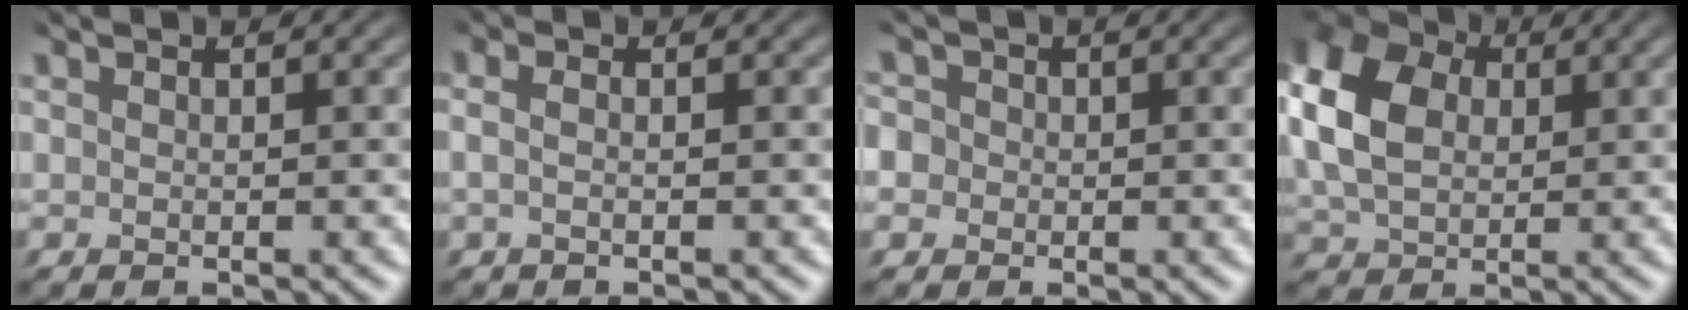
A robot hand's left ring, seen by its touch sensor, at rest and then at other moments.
{"total": 1.0, "force": [-0.8, 0.2, 0.6], "torque": [-0.012, -0.004, -0.015]}
{"total": 1.7, "force": [-0.8, 1.5, -0.2], "torque": [-0.014, -0.009, 0.000]}
{"total": 8.5, "force": [0.6, 6.5, 5.5], "torque": [-0.169, 0.007, 0.022]}